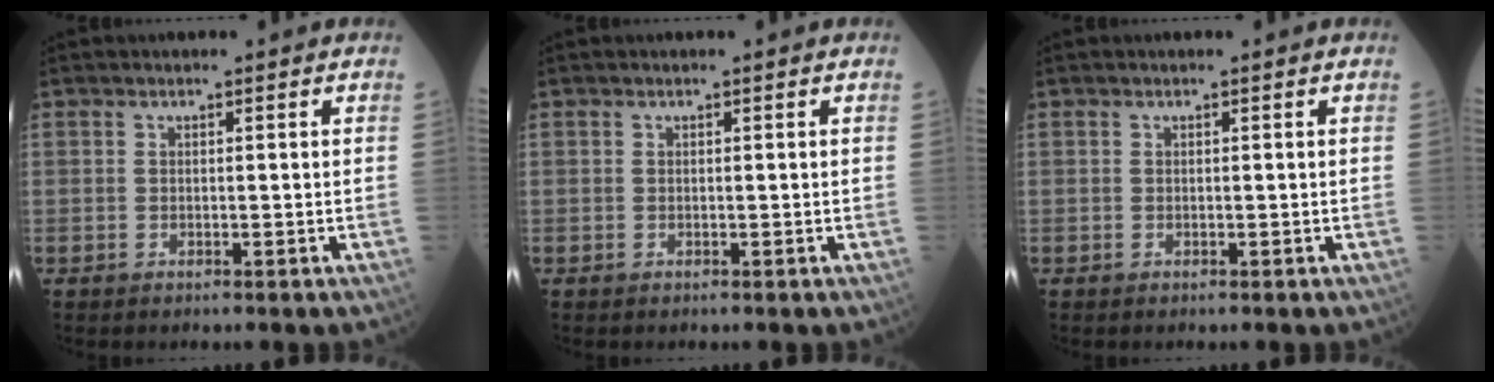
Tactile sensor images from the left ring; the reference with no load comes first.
{"total": 0.0}
{"total": 0.0}